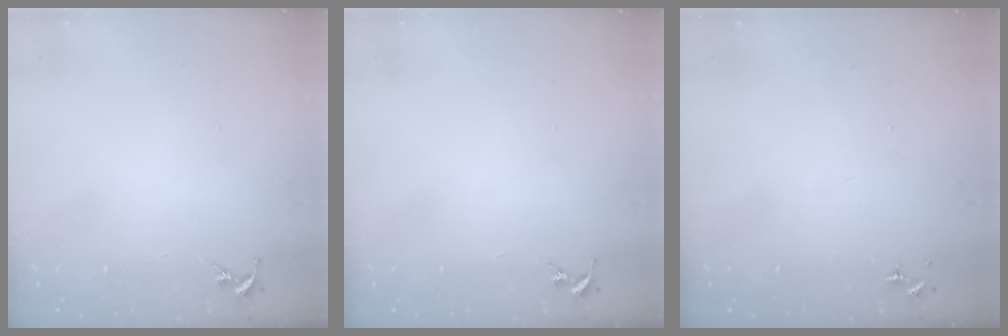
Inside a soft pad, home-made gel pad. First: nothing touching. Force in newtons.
{"total": 0.0}
{"total": 0.0}